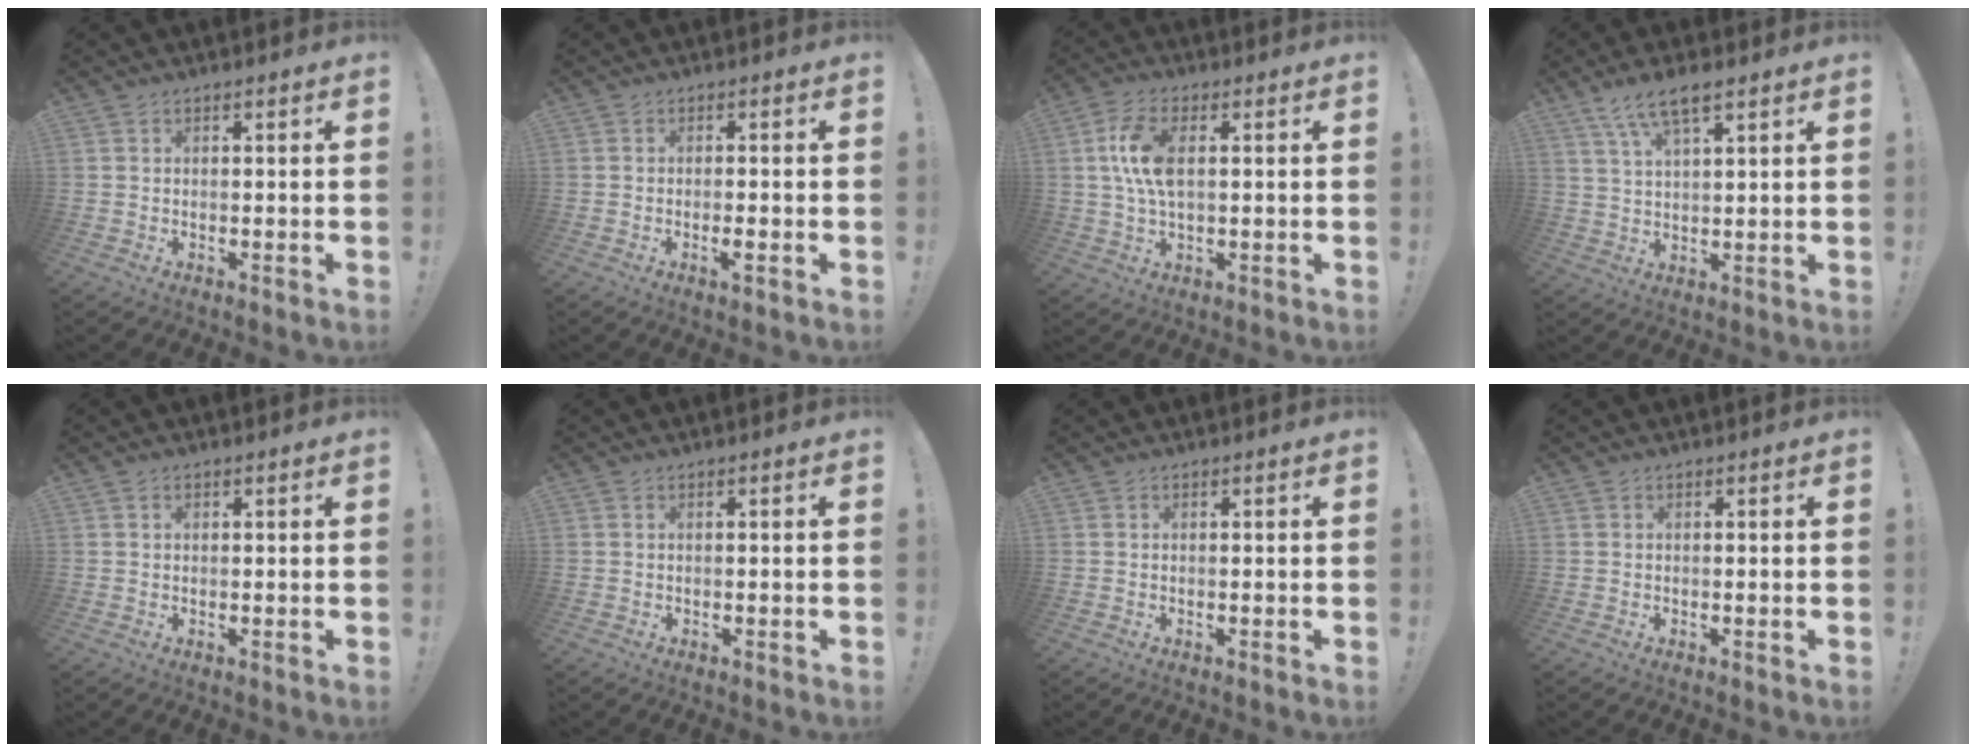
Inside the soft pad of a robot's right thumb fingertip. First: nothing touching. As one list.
[{"total": 2.3, "force": [-1.1, 0.1, 2.1], "torque": [-0.040, 0.002, -0.017]}, {"total": 10.0, "force": [1.4, 5.1, 8.5], "torque": [-0.158, -0.002, 0.025]}, {"total": 8.0, "force": [5.2, 2.4, 5.6], "torque": [-0.098, -0.017, 0.095]}, {"total": 0.6, "force": [0.3, 0.5, 0.0], "torque": [0.008, -0.003, 0.005]}, {"total": 0.0}, {"total": 0.0}, {"total": 0.0}]